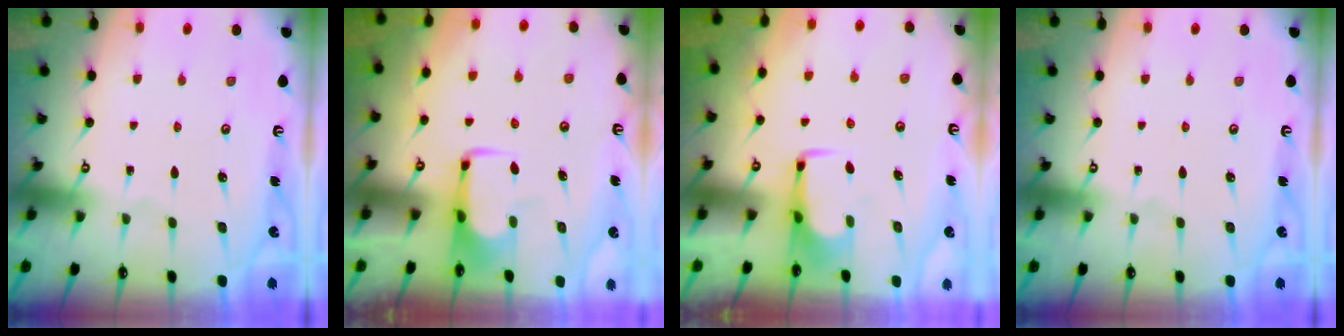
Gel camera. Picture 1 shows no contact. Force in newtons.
{"total": 2.0, "press": 2.0, "slide": 0.4}
{"total": 1.3, "press": 1.2, "slide": 0.4}
{"total": 0.0}